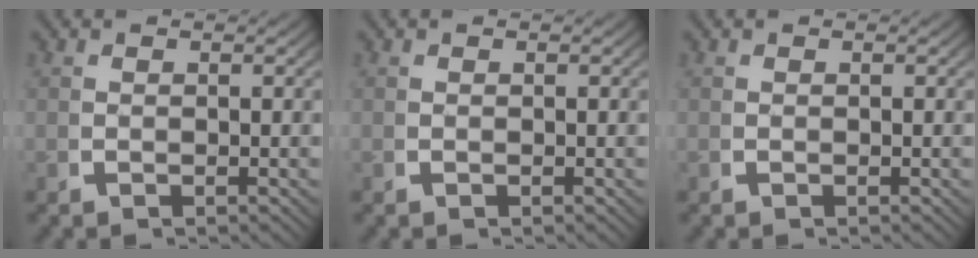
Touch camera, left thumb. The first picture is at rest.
{"total": 0.0}
{"total": 0.0}